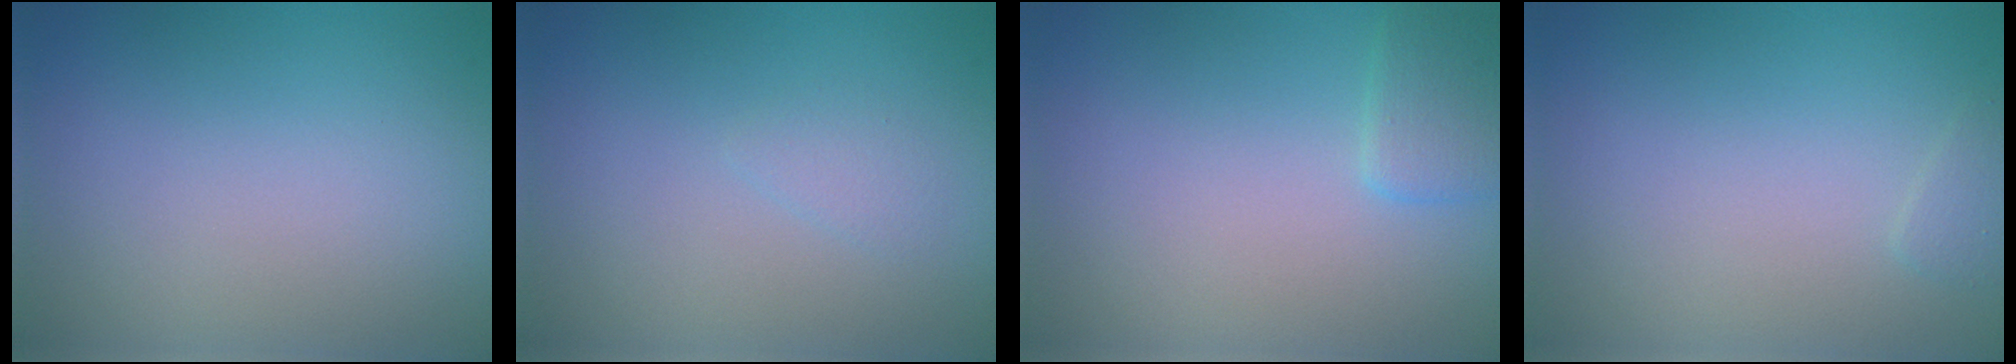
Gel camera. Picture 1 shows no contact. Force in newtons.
{"total": 0.8, "press": 0.8, "slide": 0.0}
{"total": 1.8, "press": 1.8, "slide": 0.1}
{"total": 0.7, "press": 0.7, "slide": 0.1}